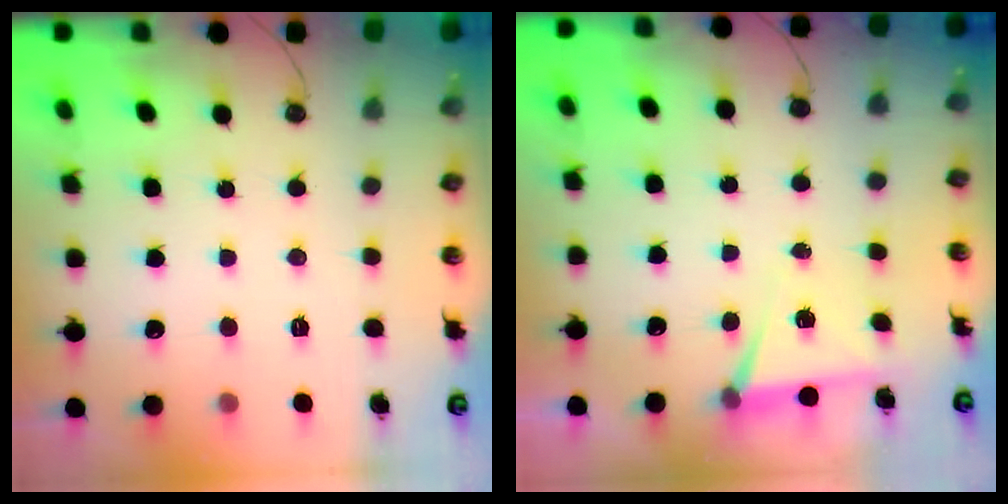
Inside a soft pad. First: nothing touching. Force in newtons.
{"total": 5.1, "press": 2.5, "slide": 4.5}